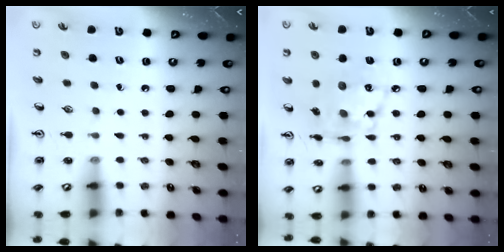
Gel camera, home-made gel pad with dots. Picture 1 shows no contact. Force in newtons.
{"total": 13.8, "press": 13.7, "slide": 0.8}